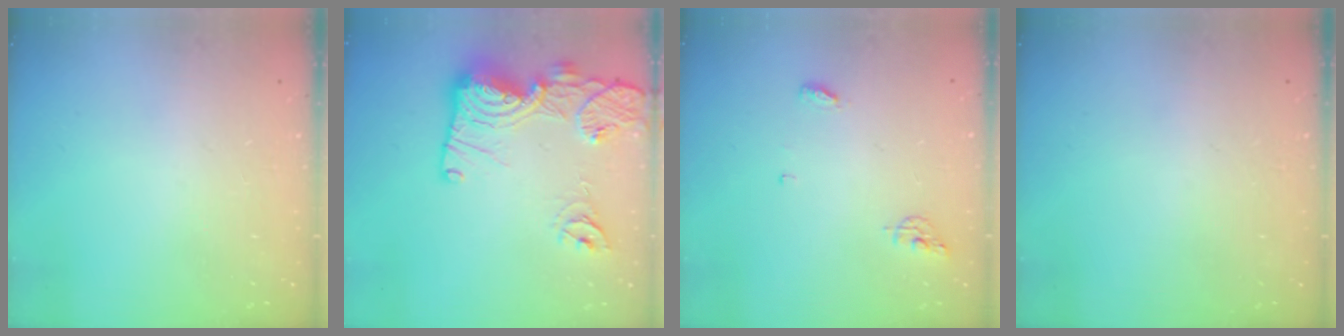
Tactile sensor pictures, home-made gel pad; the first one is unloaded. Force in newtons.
{"total": 18.6, "press": 18.6, "slide": 1.6}
{"total": 4.7, "press": 4.7, "slide": 0.4}
{"total": 0.0}